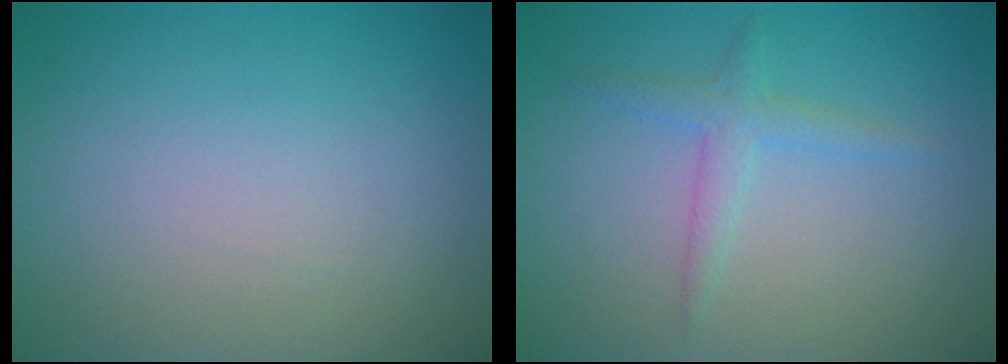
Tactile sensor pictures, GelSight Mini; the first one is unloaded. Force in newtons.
{"total": 1.9, "press": 1.9, "slide": 0.1}